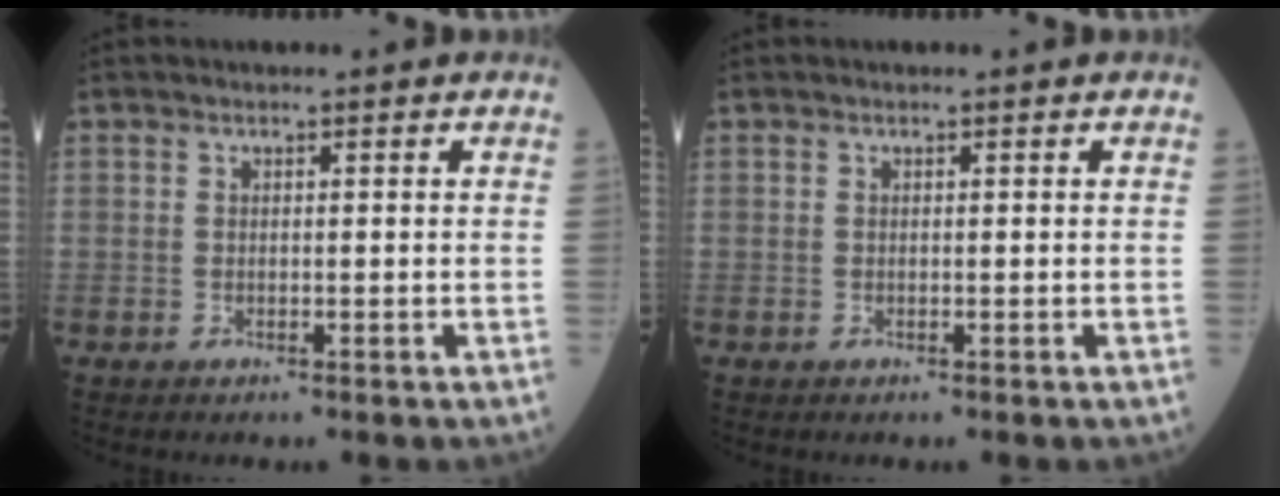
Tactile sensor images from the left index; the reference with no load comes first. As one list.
[{"total": 0.0}]